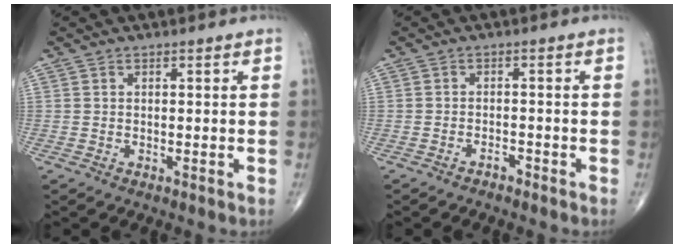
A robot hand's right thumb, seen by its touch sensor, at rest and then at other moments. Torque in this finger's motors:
{"motor_torque": [-0.19, 0.02, -0.21, -0.08, 0.02]}